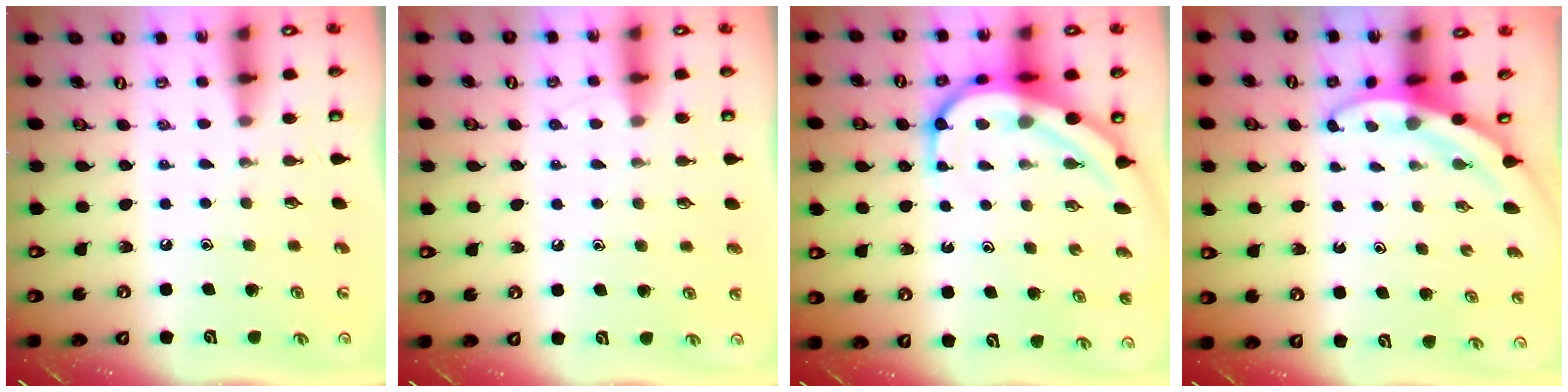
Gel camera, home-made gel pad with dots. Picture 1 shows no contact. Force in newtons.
{"total": 2.4, "press": 2.4, "slide": 0.3}
{"total": 11.5, "press": 11.4, "slide": 1.2}
{"total": 3.5, "press": 3.5, "slide": 0.1}